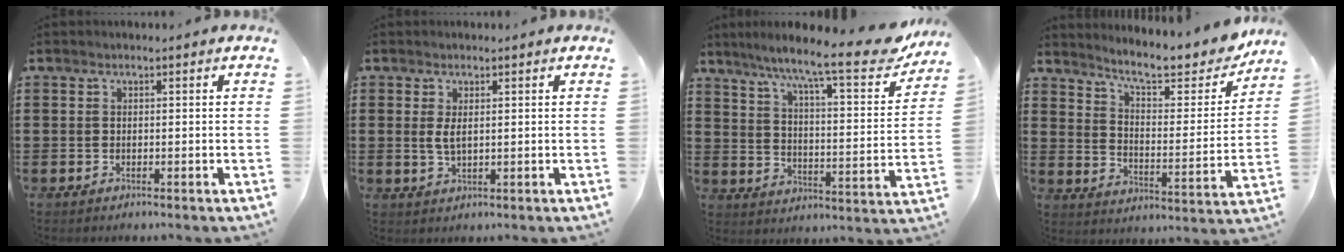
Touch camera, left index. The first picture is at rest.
{"total": 2.3, "force": [0.5, 0.8, 2.1], "torque": [-0.050, -0.001, 0.005]}
{"total": 11.4, "force": [9.2, 0.6, 6.8], "torque": [-0.134, -0.063, 0.142]}
{"total": 8.8, "force": [7.8, 1.0, 4.0], "torque": [-0.095, -0.054, 0.129]}